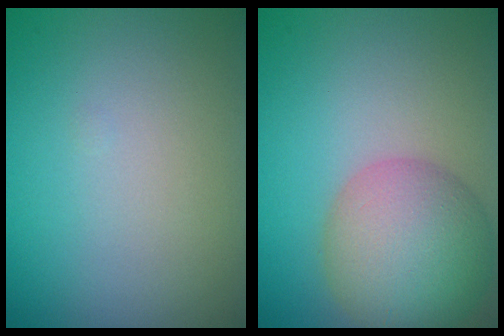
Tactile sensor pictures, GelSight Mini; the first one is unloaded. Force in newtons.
{"total": 7.3, "press": 7.3, "slide": 0.3}